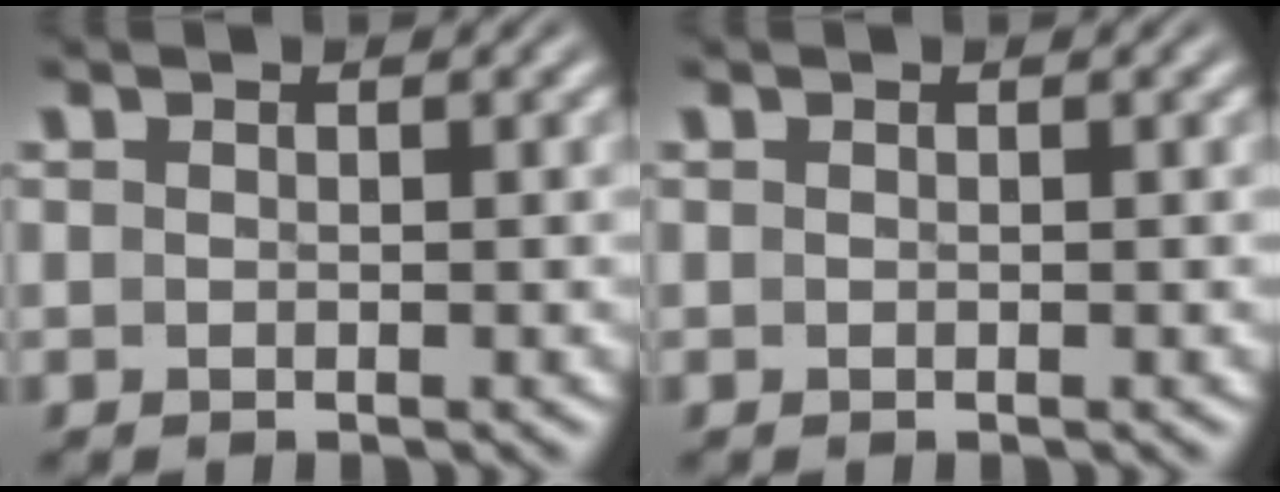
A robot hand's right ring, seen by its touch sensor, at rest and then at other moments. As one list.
[{"total": 0.0}]